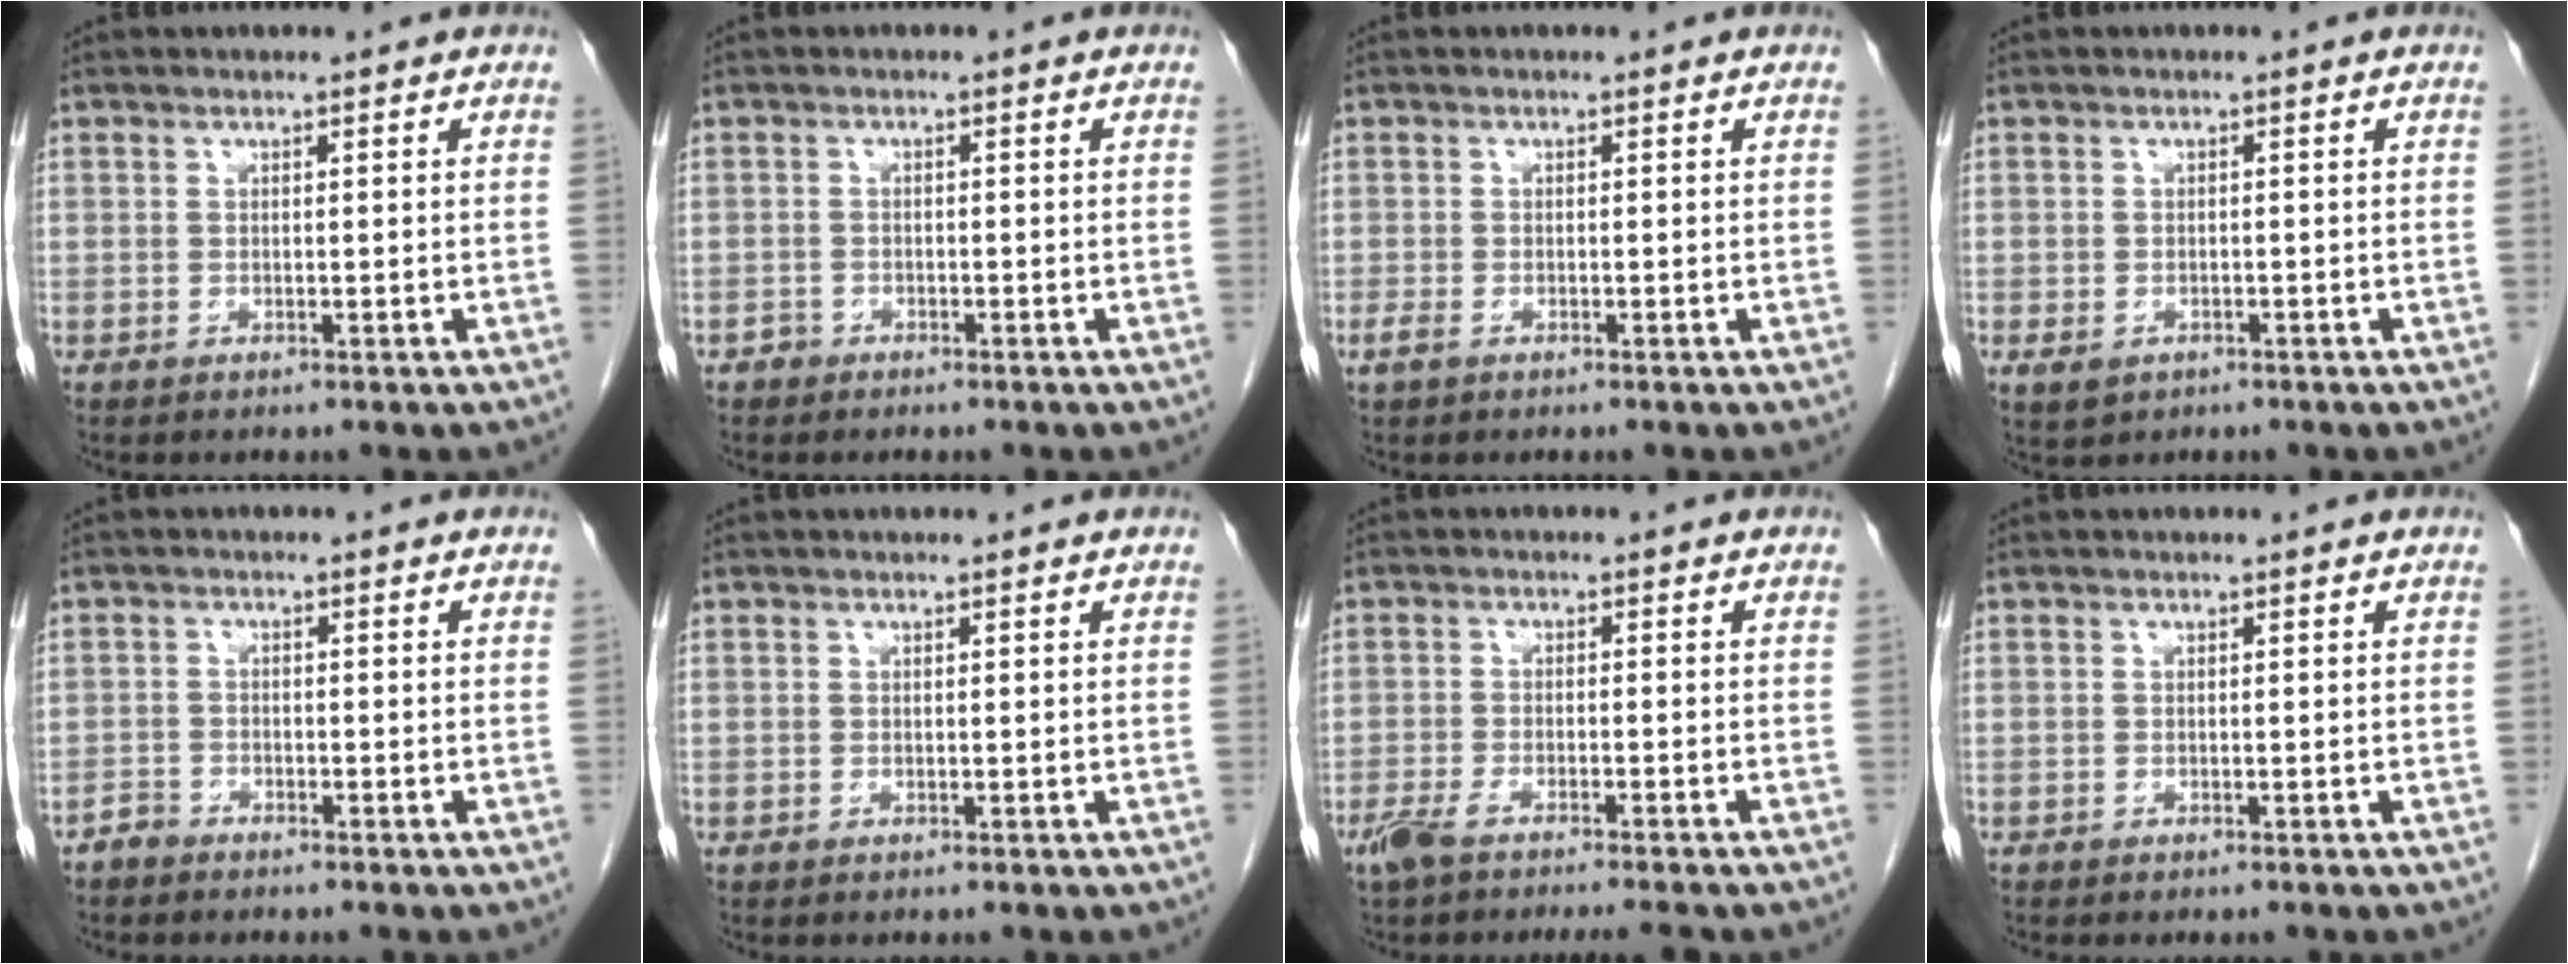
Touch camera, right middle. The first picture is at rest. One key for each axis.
{"total": 1.1, "fx": -0.9, "fy": 0.8, "fz": 0.0, "tx": -0.004, "ty": 0.004, "tz": -0.017}
{"total": 1.4, "fx": -0.7, "fy": 0.7, "fz": 0.9, "tx": -0.027, "ty": -0.002, "tz": -0.010}
{"total": 2.6, "fx": -1.4, "fy": 2.0, "fz": 1.1, "tx": -0.019, "ty": -0.001, "tz": -0.012}
{"total": 1.7, "fx": -1.5, "fy": 0.6, "fz": 0.0, "tx": -0.002, "ty": 0.002, "tz": -0.030}
{"total": 0.0}
{"total": 7.5, "fx": -6.3, "fy": 0.6, "fz": 4.1, "tx": -0.064, "ty": -0.009, "tz": -0.102}
{"total": 1.0, "fx": -0.9, "fy": 0.2, "fz": 0.4, "tx": -0.010, "ty": -0.002, "tz": -0.012}